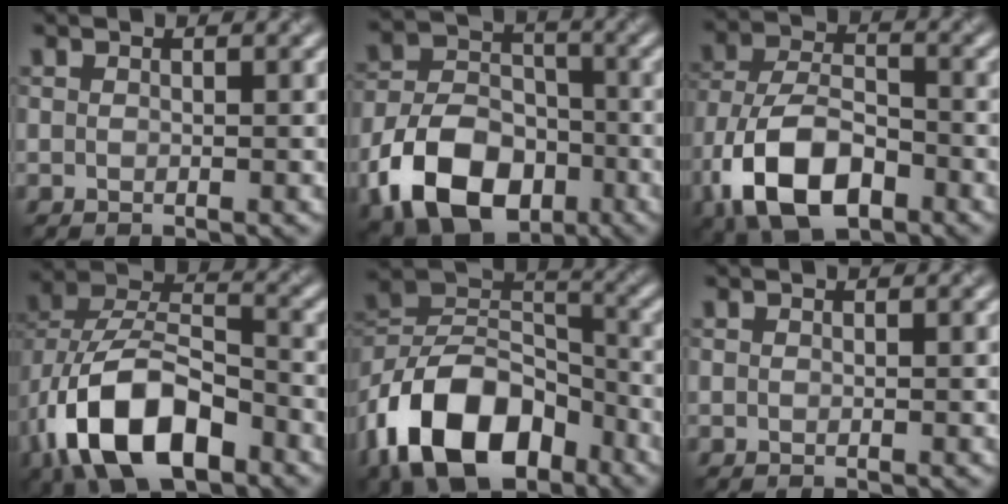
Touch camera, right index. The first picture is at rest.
{"total": 10.5, "force": [-4.8, 7.1, 6.1], "torque": [-0.118, -0.001, -0.094]}
{"total": 10.1, "force": [-4.8, 5.6, 7.0], "torque": [-0.146, 0.002, -0.094]}
{"total": 11.2, "force": [-4.7, 6.4, 7.9], "torque": [-0.151, 0.007, -0.084]}
{"total": 13.3, "force": [-6.4, 8.2, 8.3], "torque": [-0.158, 0.018, -0.132]}
{"total": 0.0}